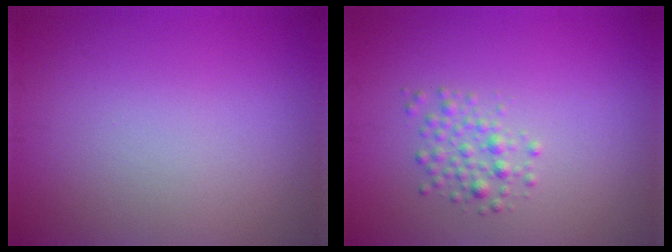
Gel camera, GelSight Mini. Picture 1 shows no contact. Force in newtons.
{"total": 1.9, "press": 1.9, "slide": 0.1}